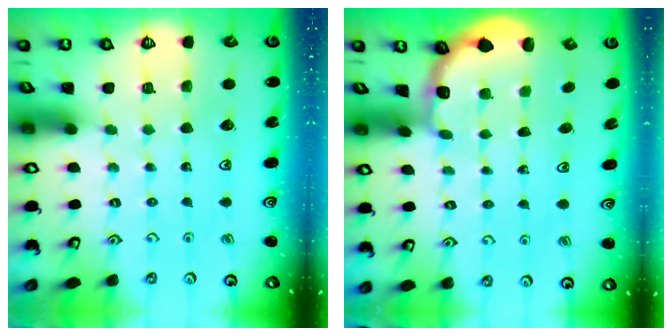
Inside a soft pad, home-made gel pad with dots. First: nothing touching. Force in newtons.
{"total": 1.8, "press": 1.6, "slide": 0.7}